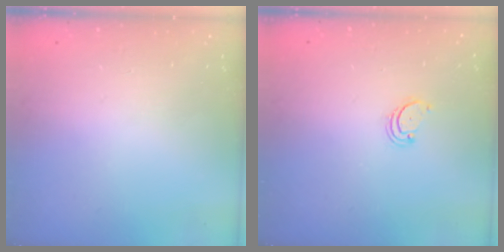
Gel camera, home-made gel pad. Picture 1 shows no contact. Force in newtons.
{"total": 2.6, "press": 2.5, "slide": 0.5}